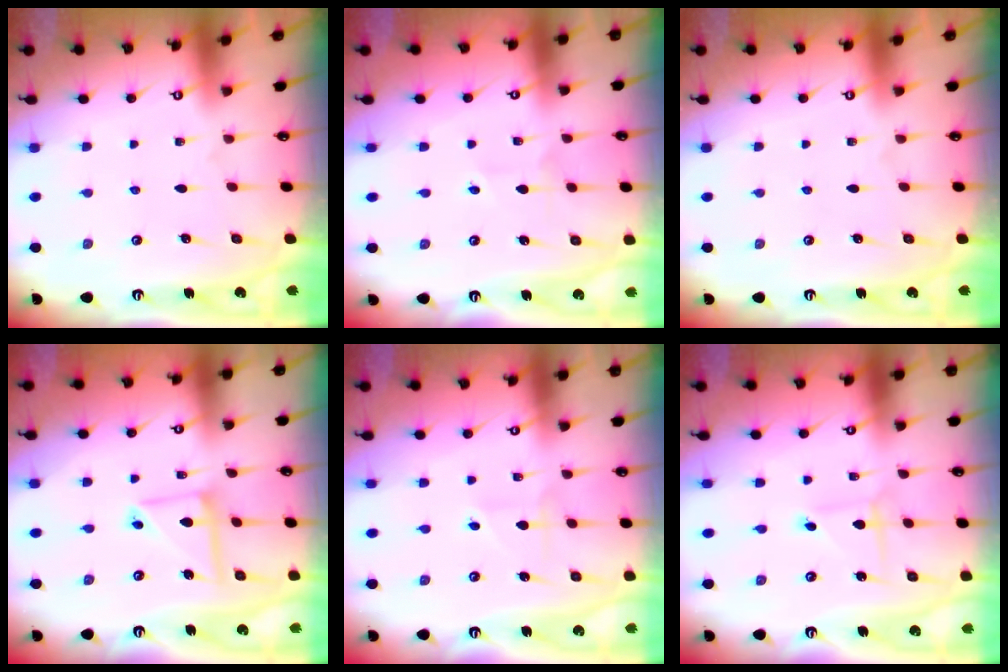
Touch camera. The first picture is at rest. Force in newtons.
{"total": 2.0, "press": 1.9, "slide": 0.5}
{"total": 0.0}
{"total": 9.0, "press": 8.9, "slide": 0.7}
{"total": 3.8, "press": 3.8, "slide": 0.6}
{"total": 1.3, "press": 1.3, "slide": 0.1}